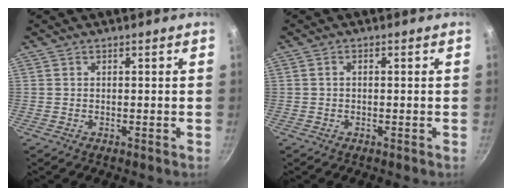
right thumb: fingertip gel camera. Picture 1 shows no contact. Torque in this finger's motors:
{"motor_torque": [-0.21, -0.13, -0.42, 0.31, 0.05]}